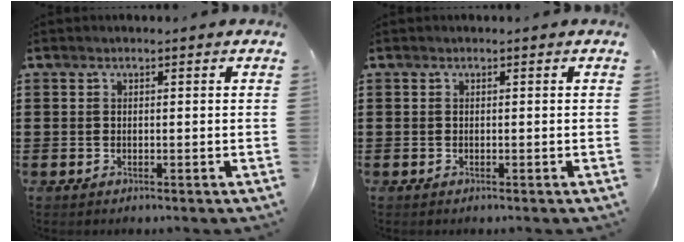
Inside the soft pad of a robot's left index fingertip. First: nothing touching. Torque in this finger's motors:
{"motor_torque": [0.00, 0.00, 0.00, 0.00]}